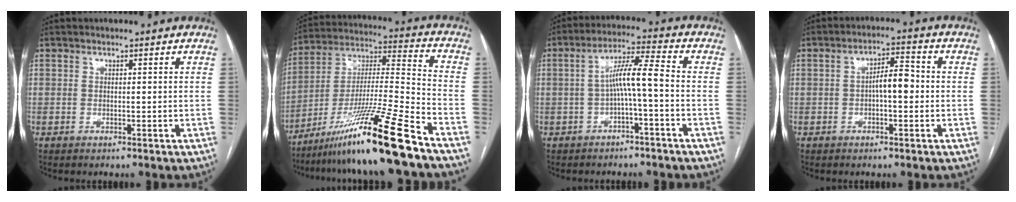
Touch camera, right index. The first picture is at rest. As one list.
[{"total": 18.9, "force": [-13.5, -2.2, 13.1], "torque": [-0.258, -0.025, -0.240]}, {"total": 6.7, "force": [-1.2, 0.1, 6.5], "torque": [-0.116, 0.026, -0.019]}, {"total": 4.9, "force": [-0.5, 1.5, 4.6], "torque": [-0.074, 0.018, -0.009]}]